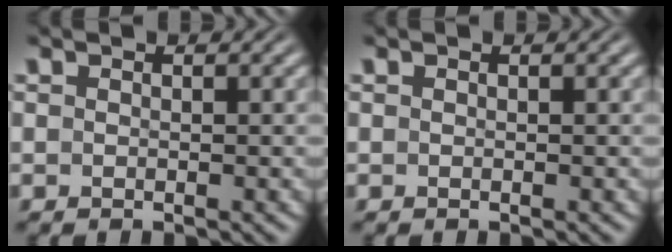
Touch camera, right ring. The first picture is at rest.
{"total": 0.0}